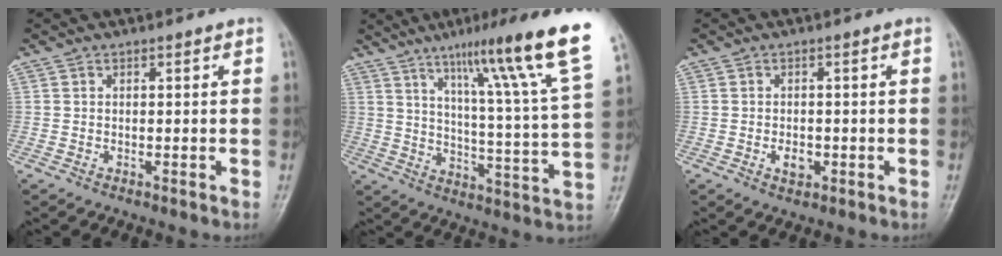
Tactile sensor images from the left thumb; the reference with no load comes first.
{"total": 19.5, "force": [12.4, 0.9, 15.0], "torque": [-0.203, -0.054, 0.174]}
{"total": 2.6, "force": [-0.8, 1.7, 1.9], "torque": [-0.025, 0.002, -0.010]}